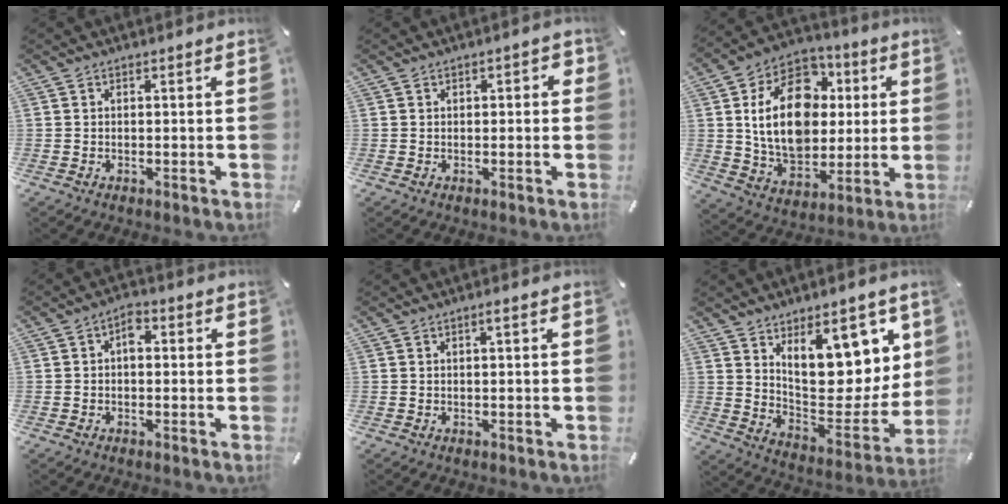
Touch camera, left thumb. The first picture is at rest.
{"total": 1.5, "force": [-0.2, 1.1, 1.0], "torque": [-0.010, 0.003, -0.007]}
{"total": 20.0, "force": [3.2, 15.0, 12.9], "torque": [-0.241, 0.000, 0.059]}
{"total": 3.2, "force": [-0.1, 1.9, 2.6], "torque": [-0.044, 0.010, -0.005]}
{"total": 1.4, "force": [0.2, 0.1, 1.3], "torque": [-0.025, 0.001, 0.004]}
{"total": 17.2, "force": [10.1, 8.3, 11.1], "torque": [-0.156, -0.074, 0.177]}